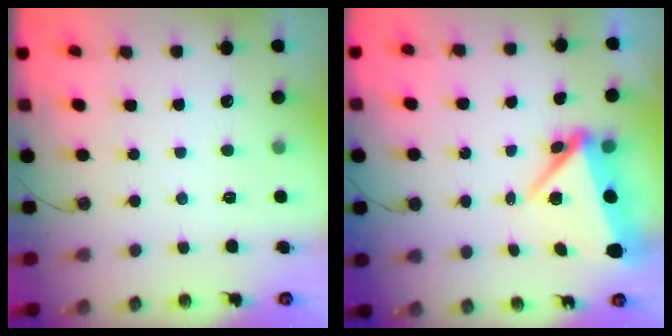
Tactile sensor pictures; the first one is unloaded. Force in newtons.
{"total": 7.4, "press": 7.1, "slide": 2.1}